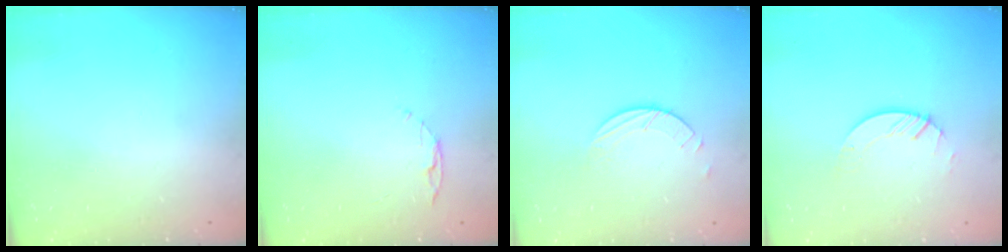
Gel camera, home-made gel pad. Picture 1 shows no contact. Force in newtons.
{"total": 3.9, "press": 3.9, "slide": 0.4}
{"total": 1.5, "press": 1.5, "slide": 0.1}
{"total": 2.8, "press": 2.8, "slide": 0.3}